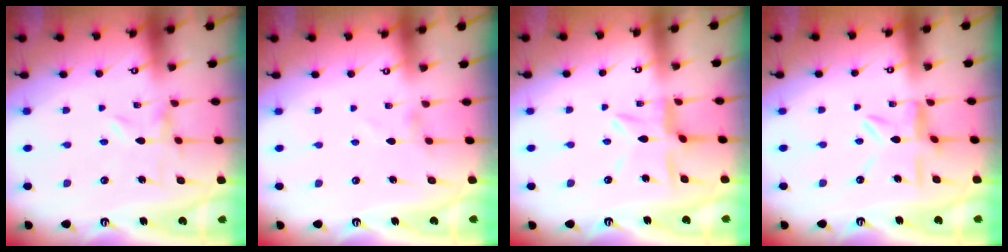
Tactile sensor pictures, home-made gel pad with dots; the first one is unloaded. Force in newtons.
{"total": 0.0}
{"total": 8.9, "press": 8.9, "slide": 0.6}
{"total": 8.9, "press": 8.9, "slide": 0.8}